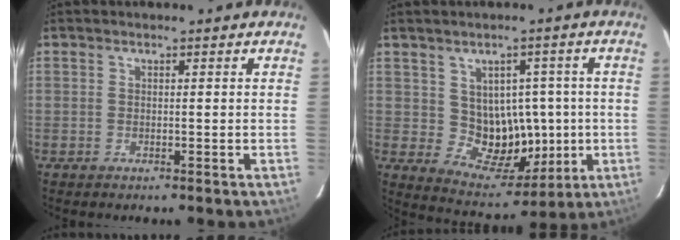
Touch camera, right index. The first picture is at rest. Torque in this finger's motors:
{"motor_torque": [0.15, 0.03, 0.01, 0.00]}